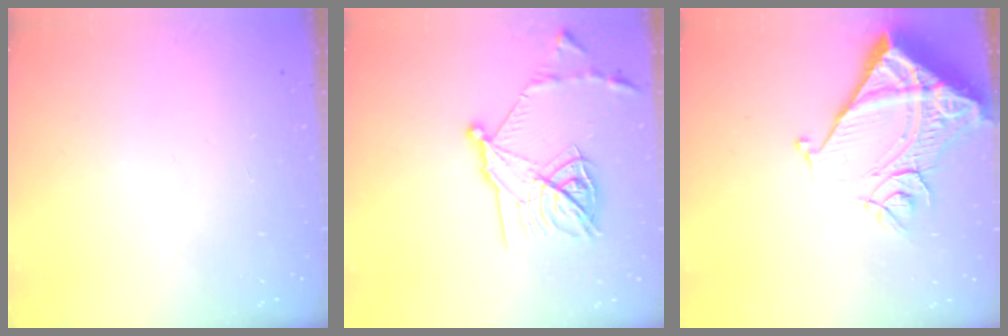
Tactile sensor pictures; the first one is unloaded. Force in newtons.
{"total": 17.6, "press": 17.6, "slide": 0.9}
{"total": 14.6, "press": 14.5, "slide": 2.0}